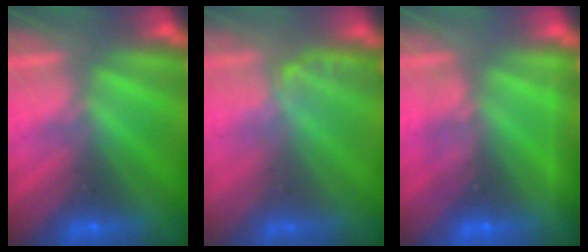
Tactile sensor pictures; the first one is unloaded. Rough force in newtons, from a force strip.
{"total": 1.1}
{"total": 2.2}